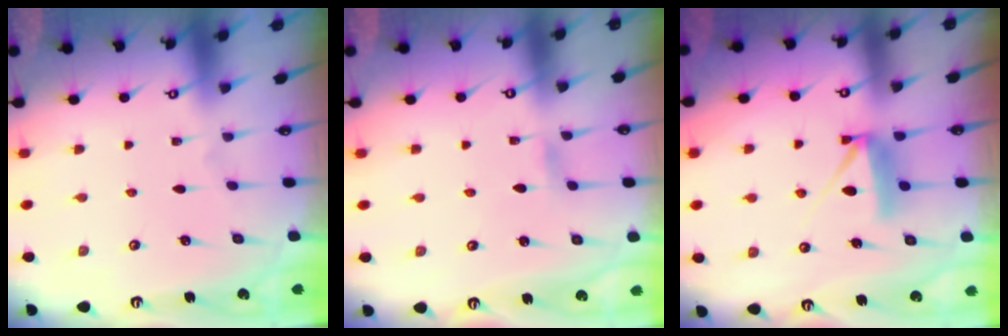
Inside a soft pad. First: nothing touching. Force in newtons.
{"total": 1.7, "press": 1.7, "slide": 0.1}
{"total": 7.7, "press": 7.6, "slide": 0.4}